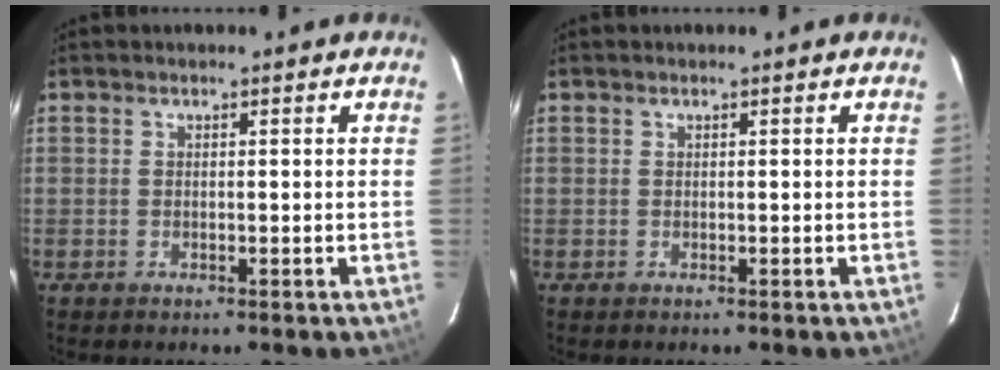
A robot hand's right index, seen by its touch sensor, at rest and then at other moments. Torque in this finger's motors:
{"motor_torque": [0.05, 0.06, -0.08, 0.01]}